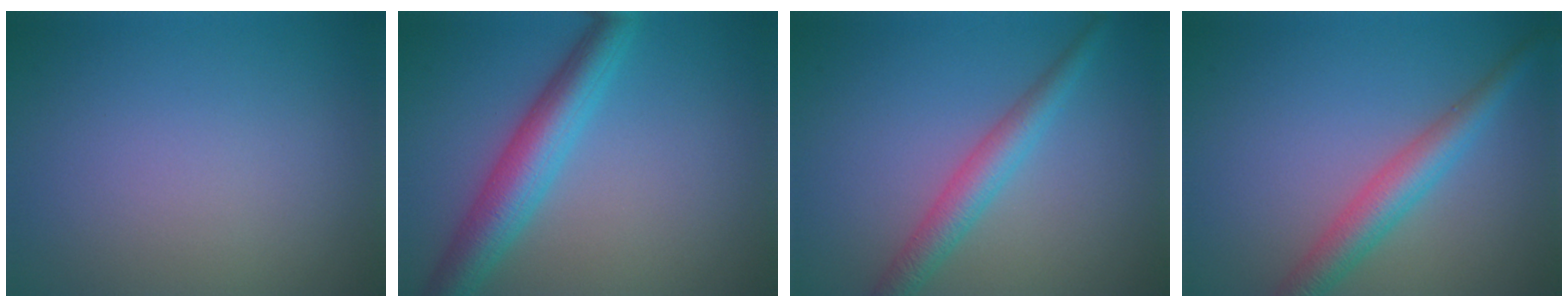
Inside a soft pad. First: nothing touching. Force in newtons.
{"total": 5.6, "press": 5.6, "slide": 0.2}
{"total": 3.1, "press": 3.1, "slide": 0.1}
{"total": 4.0, "press": 4.0, "slide": 0.0}